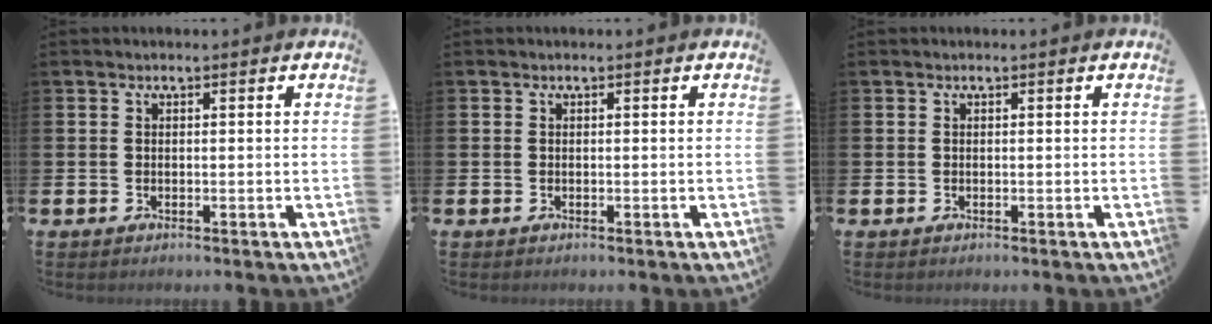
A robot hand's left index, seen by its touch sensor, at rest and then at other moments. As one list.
[{"total": 0.0}, {"total": 0.0}]